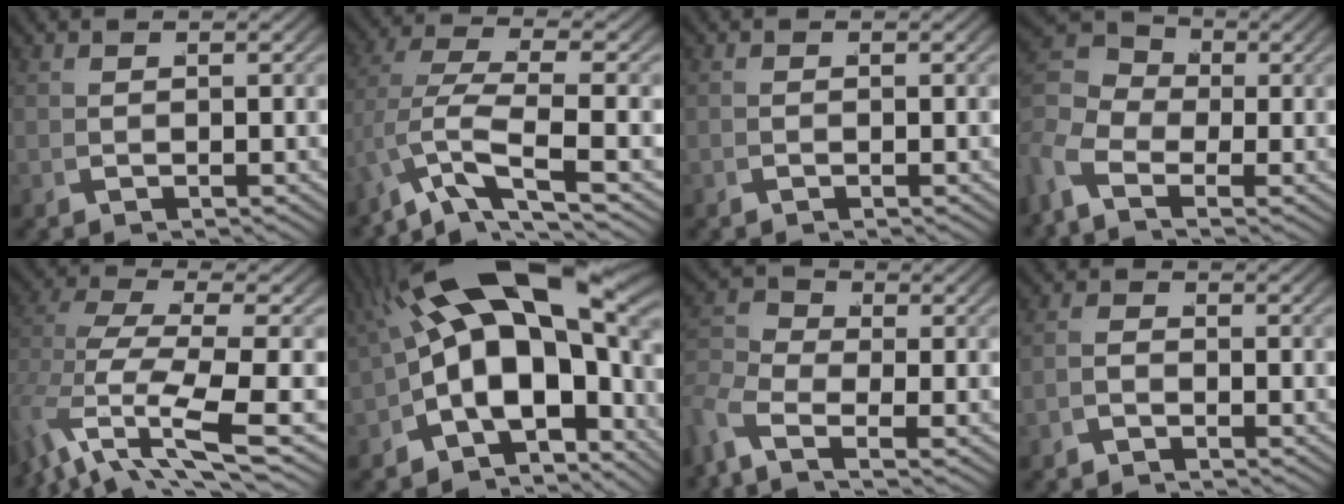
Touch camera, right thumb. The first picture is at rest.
{"total": 6.0, "force": [-1.0, 2.8, 5.3], "torque": [-0.108, -0.021, 0.002]}
{"total": 0.0}
{"total": 6.9, "force": [1.7, 4.8, 4.7], "torque": [-0.097, 0.001, 0.020]}
{"total": 8.2, "force": [-0.9, 3.6, 7.3], "torque": [-0.166, -0.034, 0.009]}
{"total": 16.1, "force": [-0.3, 10.1, 12.6], "torque": [-0.235, -0.040, 0.008]}
{"total": 5.5, "force": [-1.7, 3.5, 4.0], "torque": [-0.106, -0.028, -0.022]}
{"total": 1.1, "force": [-1.0, 0.3, 0.2], "torque": [0.002, 0.000, -0.021]}